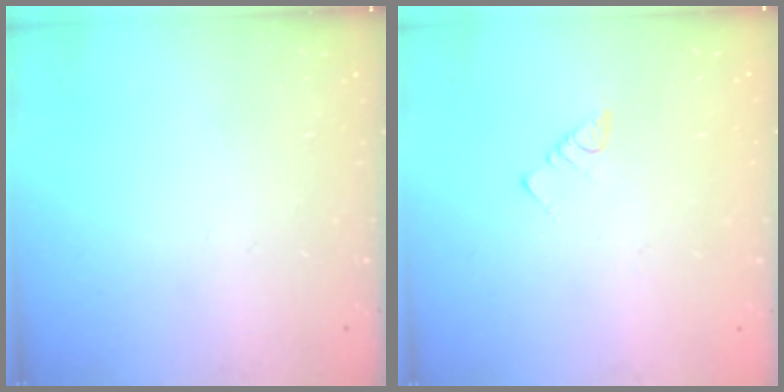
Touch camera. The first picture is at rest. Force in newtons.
{"total": 2.5, "press": 2.5, "slide": 0.4}